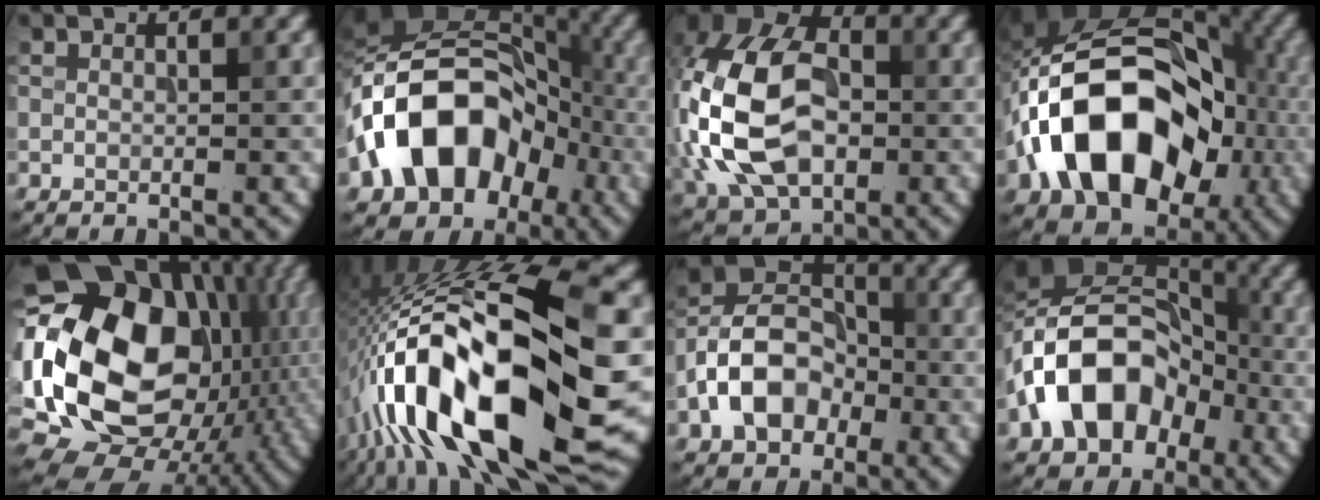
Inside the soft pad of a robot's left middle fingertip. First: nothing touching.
{"total": 13.6, "force": [-4.2, 9.7, 8.5], "torque": [-0.133, 0.010, -0.086]}
{"total": 13.8, "force": [-1.1, 9.4, 9.9], "torque": [-0.215, 0.000, -0.030]}
{"total": 14.8, "force": [-3.9, 10.3, 9.8], "torque": [-0.149, 0.005, -0.081]}
{"total": 19.9, "force": [0.1, 14.5, 13.6], "torque": [-0.261, 0.000, 0.022]}
{"total": 18.2, "force": [-3.3, 6.2, 16.8], "torque": [-0.301, 0.046, -0.056]}
{"total": 7.7, "force": [-2.4, 5.7, 4.5], "torque": [-0.078, 0.015, -0.060]}
{"total": 12.1, "force": [-3.9, 8.7, 7.4], "torque": [-0.130, 0.005, -0.082]}